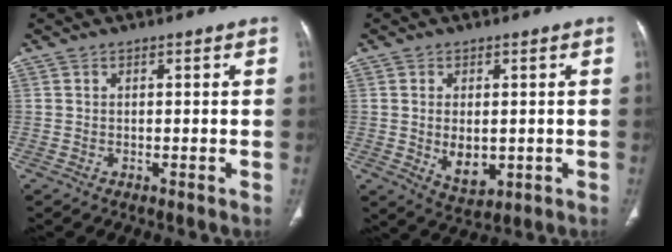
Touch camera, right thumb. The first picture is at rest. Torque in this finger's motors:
{"motor_torque": [-0.26, 0.51, -0.05, 0.26, 0.21]}